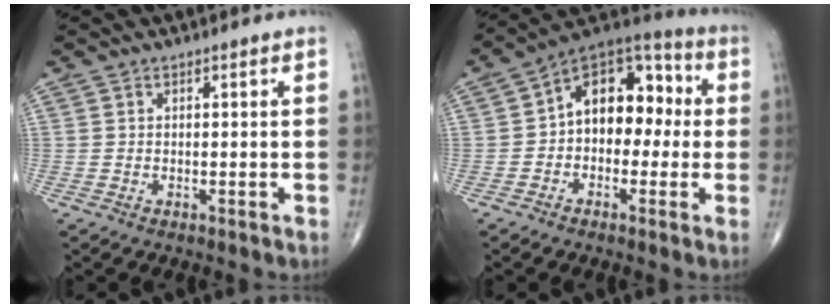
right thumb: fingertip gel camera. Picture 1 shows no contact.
{"total": 13.8, "force": [0.4, 9.3, 10.2], "torque": [-0.102, 0.047, -0.014]}